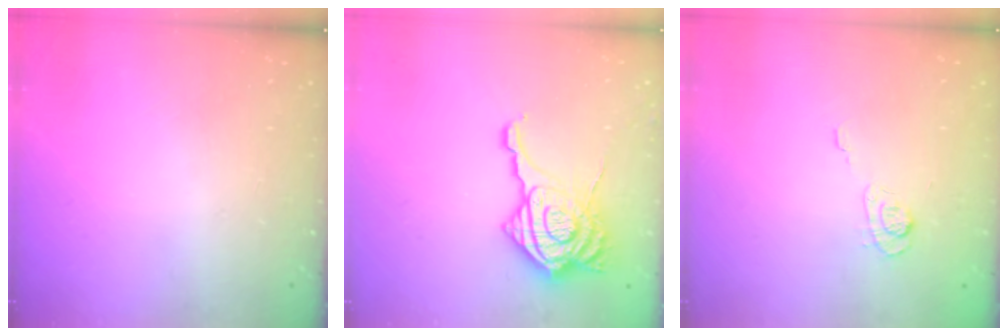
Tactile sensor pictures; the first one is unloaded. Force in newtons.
{"total": 15.7, "press": 15.6, "slide": 1.6}
{"total": 3.1, "press": 2.7, "slide": 1.6}